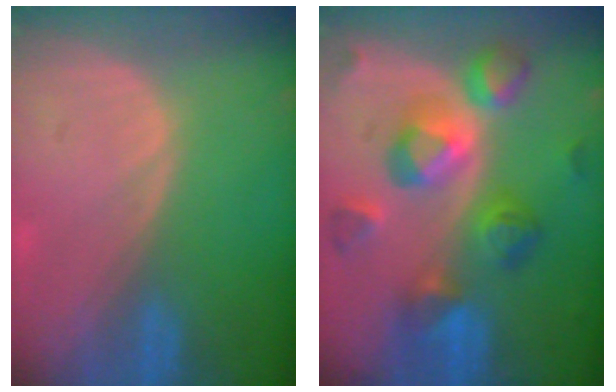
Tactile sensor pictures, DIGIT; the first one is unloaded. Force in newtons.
{"total": 10.4, "press": 10.3, "slide": 0.8}